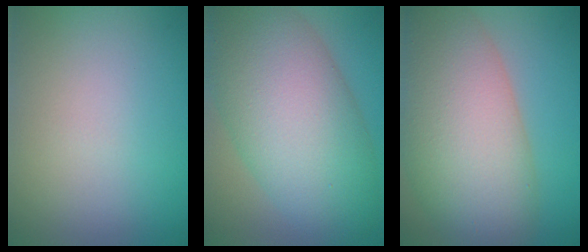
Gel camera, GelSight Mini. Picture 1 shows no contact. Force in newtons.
{"total": 12.7, "press": 12.7, "slide": 0.2}
{"total": 13.1, "press": 13.1, "slide": 1.0}